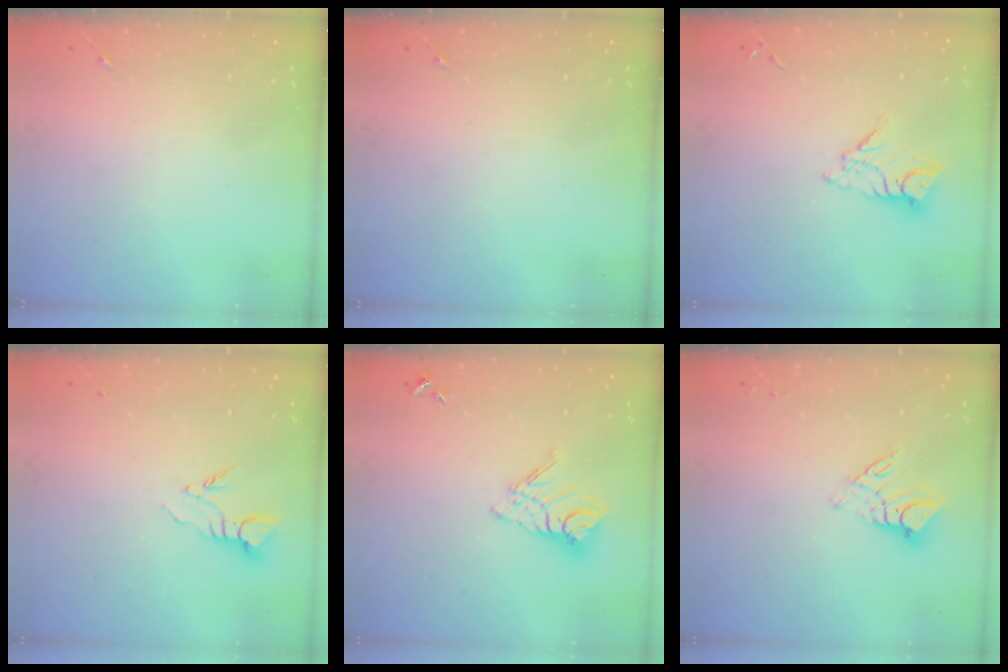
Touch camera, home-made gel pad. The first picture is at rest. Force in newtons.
{"total": 0.0}
{"total": 9.7, "press": 9.6, "slide": 0.9}
{"total": 3.8, "press": 3.8, "slide": 0.2}
{"total": 10.9, "press": 10.8, "slide": 0.9}
{"total": 9.2, "press": 9.1, "slide": 0.8}